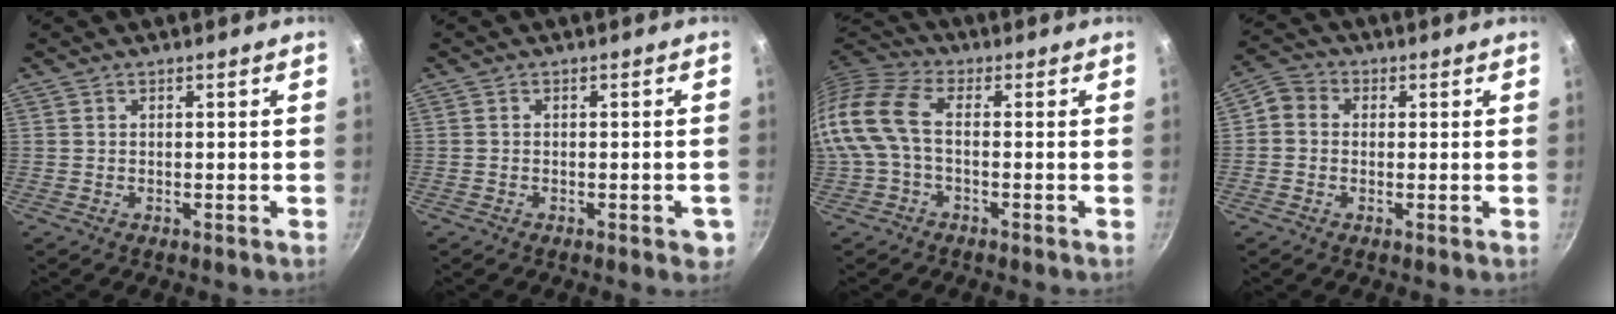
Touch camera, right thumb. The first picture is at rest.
{"total": 3.1, "force": [-1.3, 1.3, 2.5], "torque": [-0.020, 0.004, -0.017]}
{"total": 13.8, "force": [-1.5, 8.0, 11.1], "torque": [-0.242, 0.026, -0.053]}
{"total": 4.2, "force": [0.0, 3.7, 1.9], "torque": [-0.026, 0.009, -0.020]}